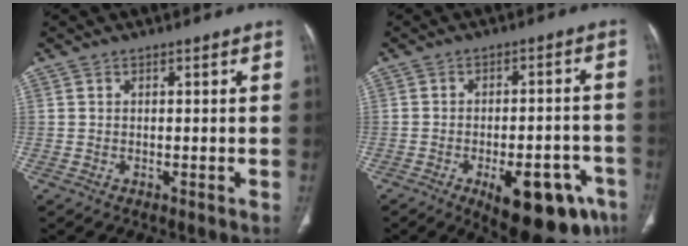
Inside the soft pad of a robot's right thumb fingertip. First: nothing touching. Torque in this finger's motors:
{"motor_torque": [2.47, 2.53, 1.11, -1.27, 0.34]}